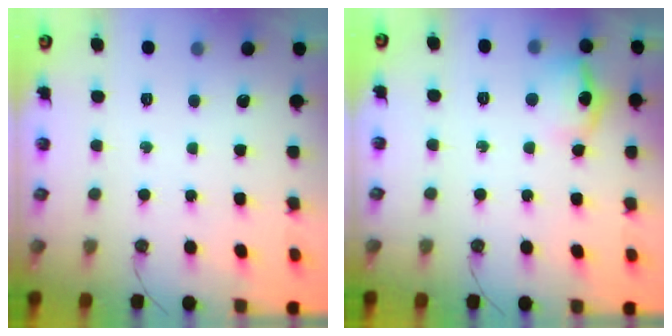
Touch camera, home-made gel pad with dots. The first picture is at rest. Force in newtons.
{"total": 12.1, "press": 12.1, "slide": 0.9}